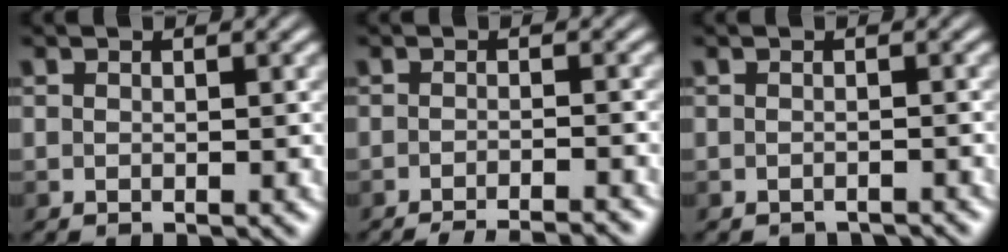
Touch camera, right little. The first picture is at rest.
{"total": 4.4, "force": [-3.4, 0.9, 2.6], "torque": [-0.010, 0.003, -0.053]}
{"total": 0.6, "force": [-0.6, -0.2, 0.0], "torque": [0.002, 0.002, -0.010]}